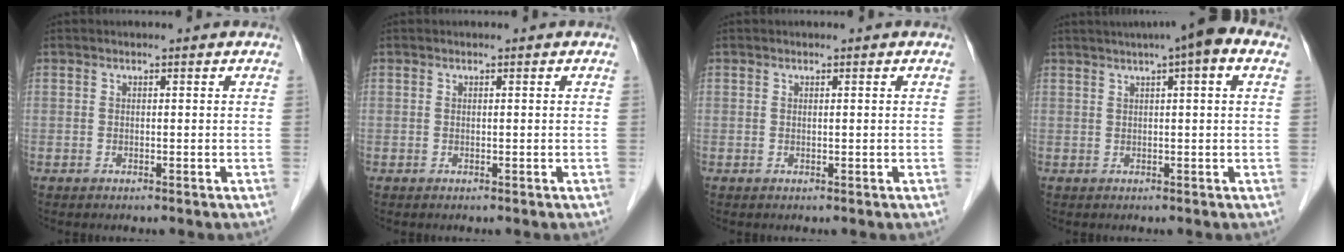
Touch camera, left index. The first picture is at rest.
{"total": 0.0}
{"total": 0.0}
{"total": 7.8, "force": [4.4, 0.6, 6.5], "torque": [-0.088, 0.035, 0.057]}